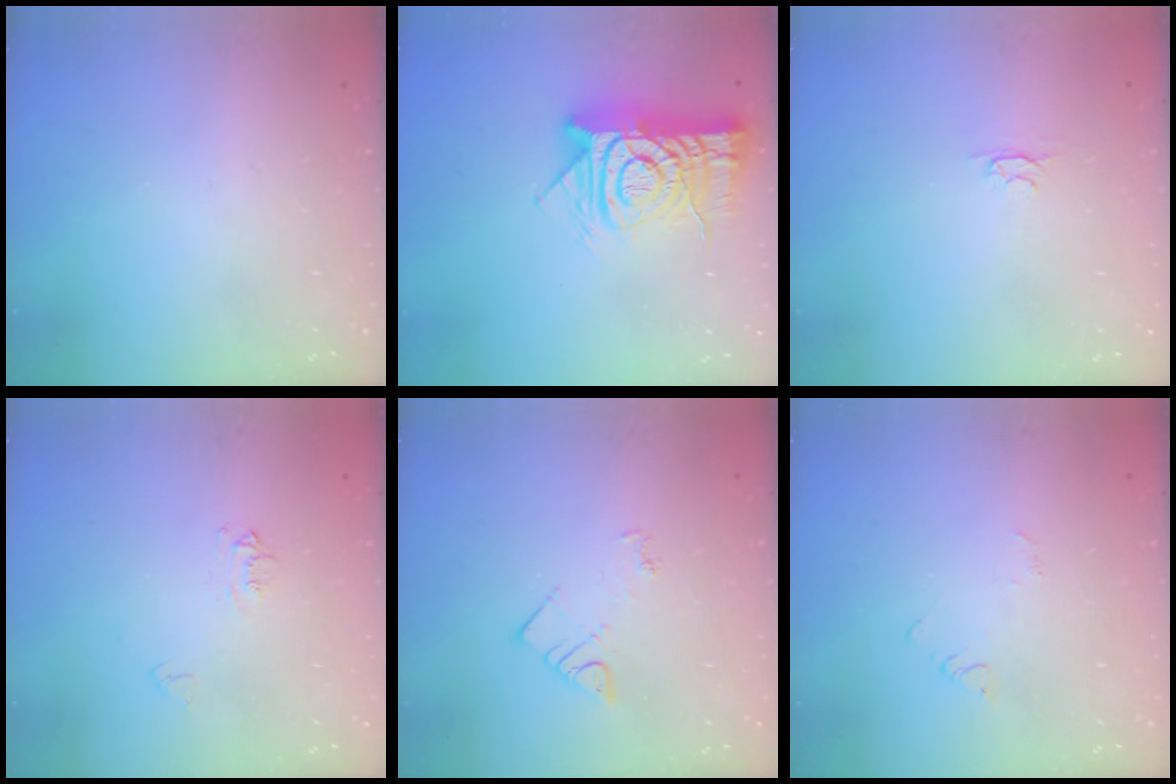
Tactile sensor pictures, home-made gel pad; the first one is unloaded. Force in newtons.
{"total": 16.8, "press": 16.8, "slide": 1.7}
{"total": 2.4, "press": 2.3, "slide": 0.5}
{"total": 5.0, "press": 5.0, "slide": 0.6}
{"total": 3.8, "press": 3.7, "slide": 0.6}
{"total": 2.4, "press": 2.4, "slide": 0.3}